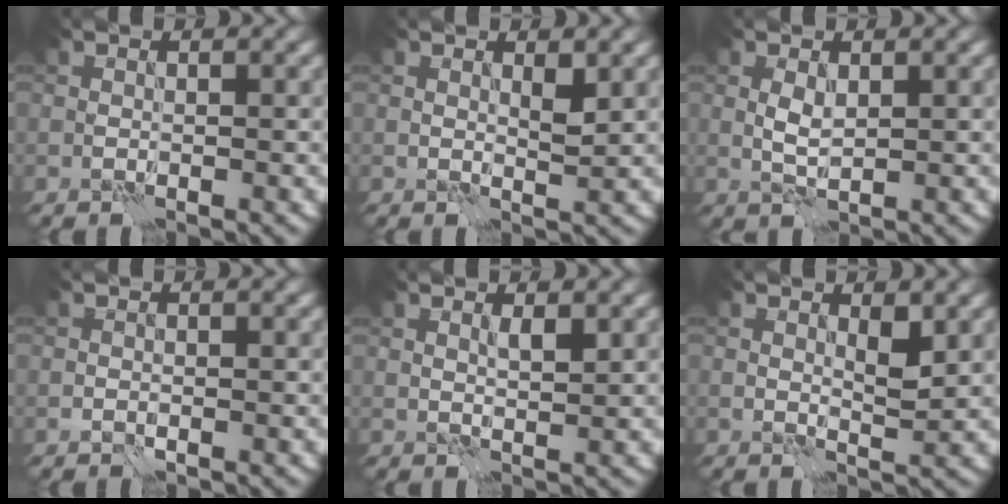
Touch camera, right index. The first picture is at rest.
{"total": 1.2, "force": [0.7, 0.2, 0.9], "torque": [-0.015, -0.004, 0.012]}
{"total": 1.5, "force": [0.4, 0.6, 1.4], "torque": [-0.029, 0.002, 0.010]}
{"total": 0.8, "force": [-0.3, 0.6, 0.5], "torque": [-0.009, 0.000, -0.007]}
{"total": 1.2, "force": [0.6, 0.2, 1.0], "torque": [-0.023, -0.005, 0.010]}
{"total": 1.6, "force": [0.9, 0.4, 1.3], "torque": [-0.019, -0.004, 0.015]}